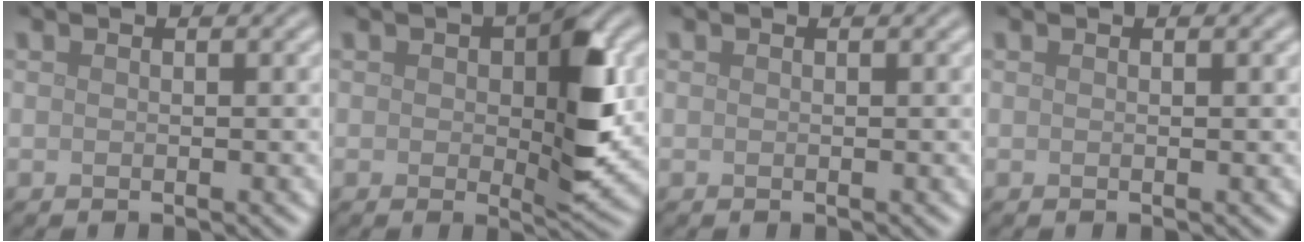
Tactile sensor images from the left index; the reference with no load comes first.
{"total": 6.9, "force": [0.5, 3.0, 6.2], "torque": [-0.083, -0.002, 0.011]}
{"total": 0.0}
{"total": 0.0}